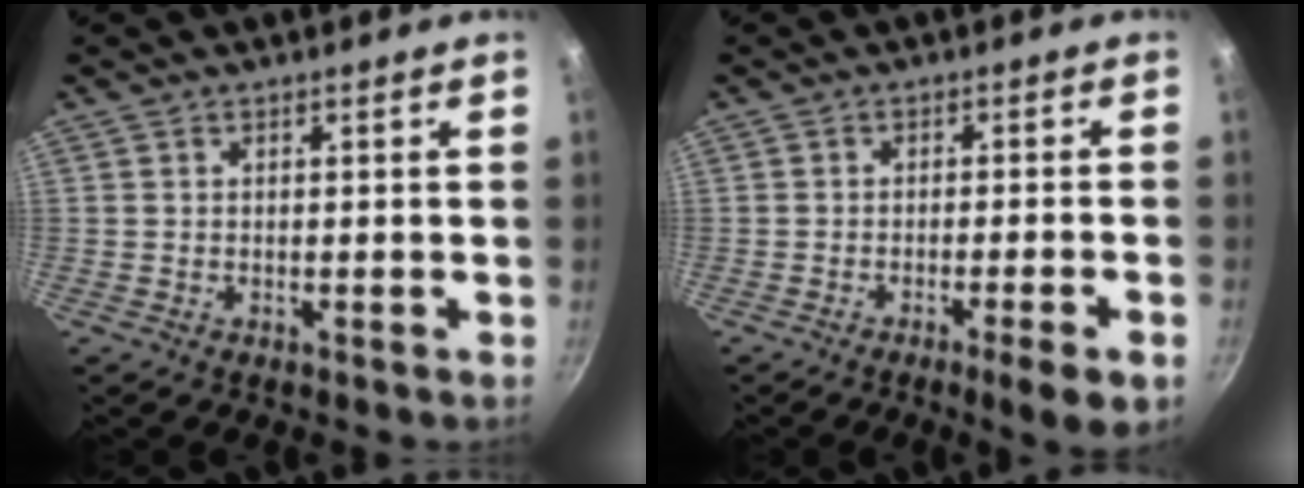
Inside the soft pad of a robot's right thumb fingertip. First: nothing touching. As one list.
[{"total": 6.1, "force": [-3.1, 0.6, 5.2], "torque": [-0.074, 0.012, -0.040]}]